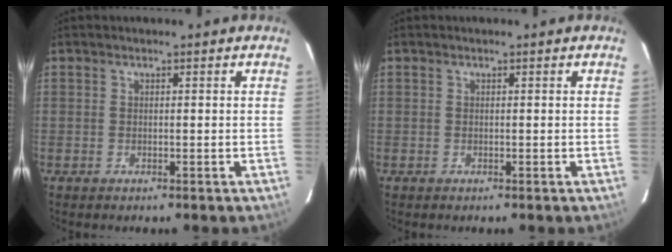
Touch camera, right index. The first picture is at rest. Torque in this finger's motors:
{"motor_torque": [0.00, 0.00, 0.03, 0.00]}